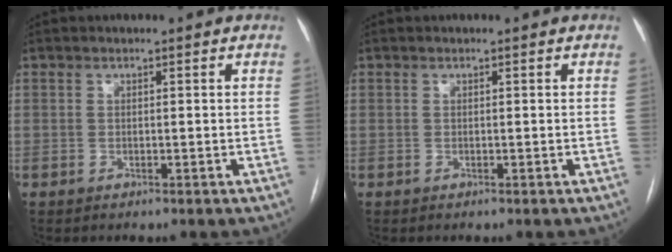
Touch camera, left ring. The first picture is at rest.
{"total": 0.0}